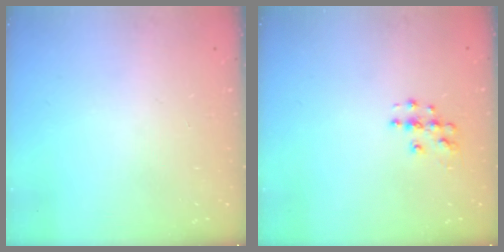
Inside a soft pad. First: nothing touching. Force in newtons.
{"total": 4.9, "press": 4.9, "slide": 0.1}